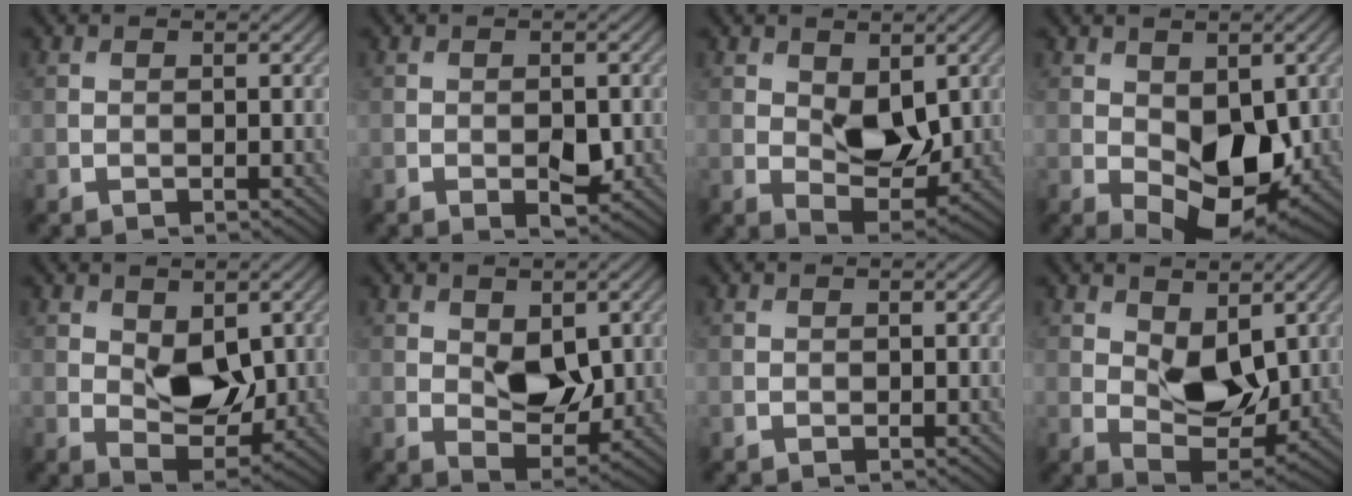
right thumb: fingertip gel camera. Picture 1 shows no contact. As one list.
[{"total": 3.0, "force": [-0.7, 1.4, 2.5], "torque": [-0.035, -0.004, -0.008]}, {"total": 6.1, "force": [1.1, 3.6, 4.8], "torque": [-0.083, -0.010, 0.025]}, {"total": 9.7, "force": [-1.5, 5.6, 7.8], "torque": [-0.123, -0.021, -0.017]}, {"total": 6.2, "force": [0.9, 3.8, 4.8], "torque": [-0.083, -0.011, 0.022]}, {"total": 5.4, "force": [0.7, 3.3, 4.2], "torque": [-0.068, -0.009, 0.018]}, {"total": 0.0}, {"total": 6.7, "force": [1.8, 3.9, 5.1], "torque": [-0.095, -0.011, 0.033]}]